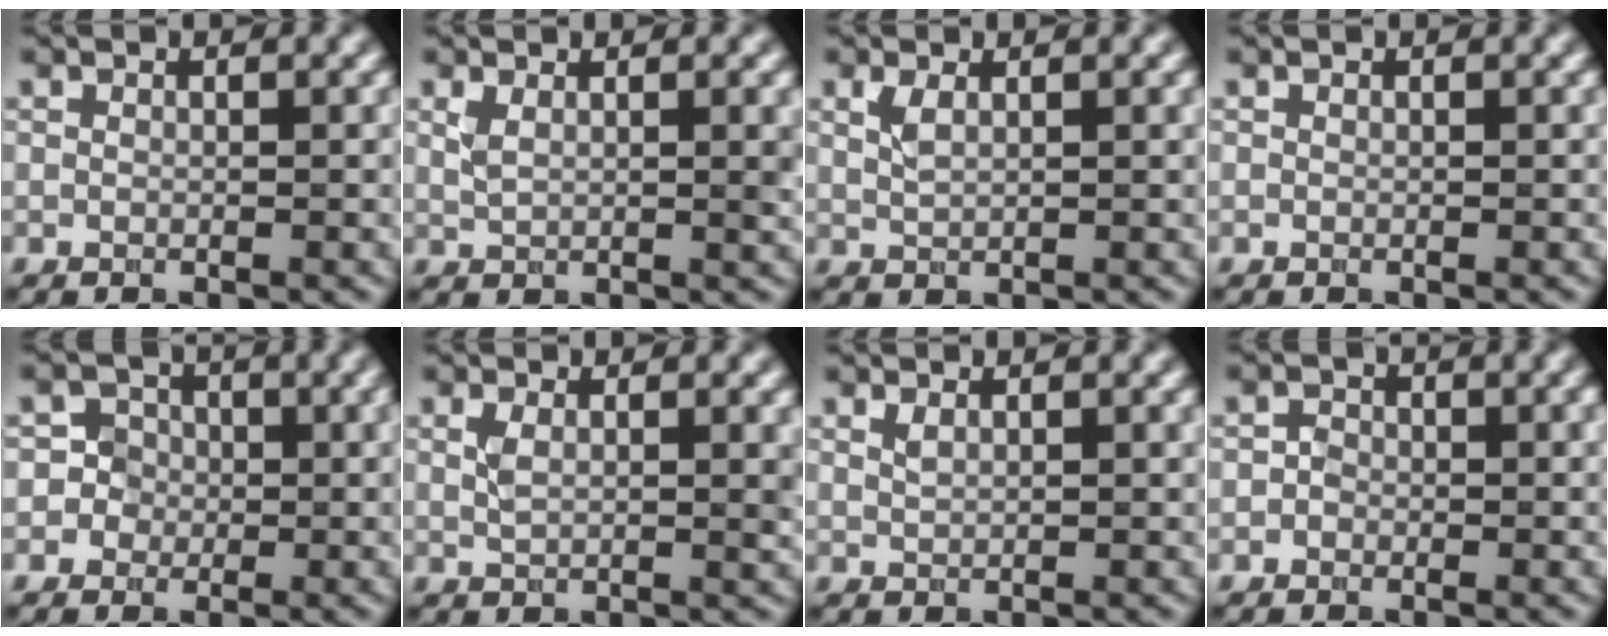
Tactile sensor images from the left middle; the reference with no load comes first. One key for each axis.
{"total": 3.1, "fx": 1.1, "fy": 1.2, "fz": 2.7, "tx": -0.049, "ty": -0.001, "tz": 0.021}
{"total": 1.7, "fx": 0.9, "fy": 0.6, "fz": 1.3, "tx": -0.029, "ty": 0.001, "tz": 0.020}
{"total": 0.0}
{"total": 3.2, "fx": -0.6, "fy": 3.0, "fz": 0.5, "tx": 0.021, "ty": 0.019, "tz": -0.027}
{"total": 2.7, "fx": 0.8, "fy": 1.0, "fz": 2.4, "tx": -0.047, "ty": -0.003, "tz": 0.018}
{"total": 1.0, "fx": 0.7, "fy": 0.4, "fz": 0.7, "tx": -0.015, "ty": 0.001, "tz": 0.014}
{"total": 1.2, "fx": -0.4, "fy": 0.9, "fz": 0.6, "tx": -0.007, "ty": 0.000, "tz": -0.011}